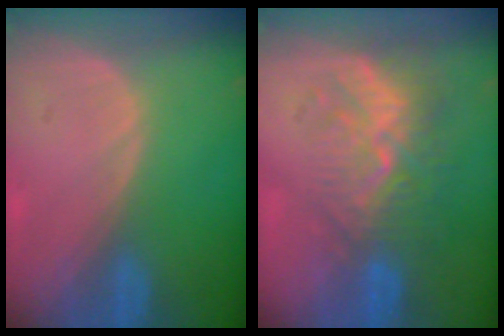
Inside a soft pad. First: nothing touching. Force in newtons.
{"total": 9.5, "press": 8.6, "slide": 4.1}